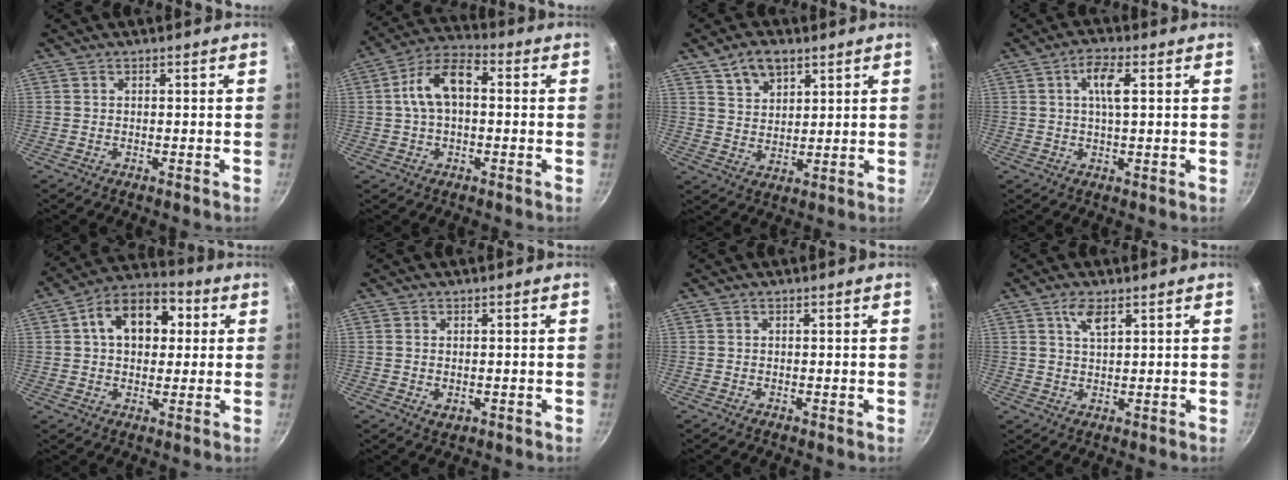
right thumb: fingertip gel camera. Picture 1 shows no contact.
{"total": 10.2, "force": [0.7, 6.0, 8.2], "torque": [-0.139, 0.035, 0.001]}
{"total": 7.6, "force": [4.6, 4.5, 4.0], "torque": [-0.048, -0.017, 0.088]}
{"total": 5.4, "force": [1.5, 1.7, 5.0], "torque": [-0.095, 0.004, 0.025]}
{"total": 14.1, "force": [3.3, 9.7, 9.7], "torque": [-0.113, 0.020, 0.034]}
{"total": 2.0, "force": [-0.1, 1.4, 1.4], "torque": [-0.023, -0.005, 0.000]}
{"total": 0.0}
{"total": 4.0, "force": [2.1, 1.6, 3.0], "torque": [-0.051, -0.009, 0.042]}